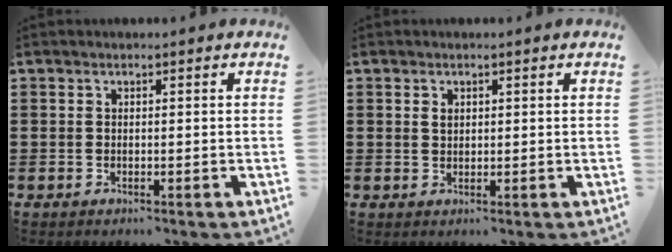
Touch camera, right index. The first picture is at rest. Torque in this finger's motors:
{"motor_torque": [0.04, -0.03, 0.02, 0.04]}